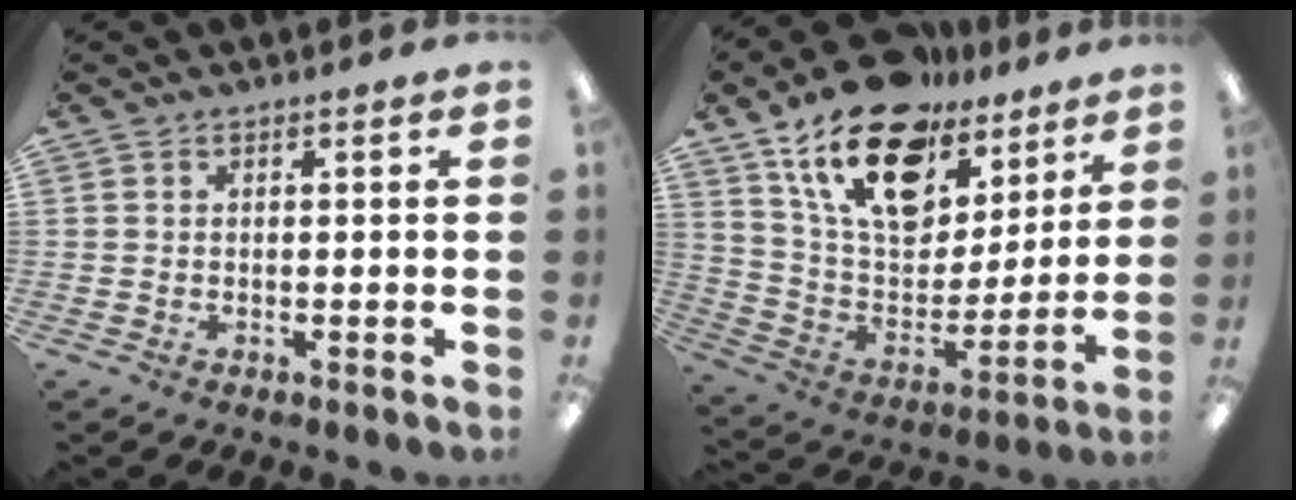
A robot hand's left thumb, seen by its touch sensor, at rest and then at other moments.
{"total": 21.6, "force": [13.9, 11.9, 11.5], "torque": [-0.198, -0.072, 0.250]}